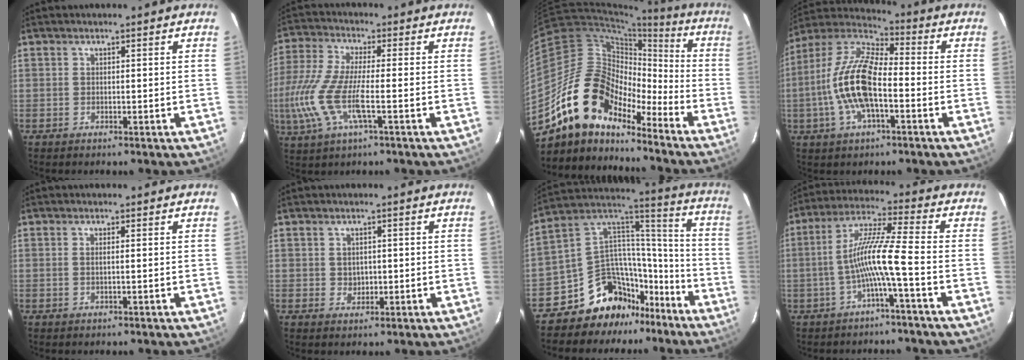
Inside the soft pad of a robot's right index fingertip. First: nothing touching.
{"total": 13.4, "force": [-3.5, 2.7, 12.7], "torque": [-0.281, -0.013, -0.069]}
{"total": 16.5, "force": [-12.3, 8.4, 7.1], "torque": [-0.136, 0.016, -0.229]}
{"total": 15.2, "force": [-3.2, 5.9, 13.6], "torque": [-0.275, 0.005, -0.069]}
{"total": 0.8, "force": [0.0, -0.3, 0.8], "torque": [-0.016, 0.000, -0.001]}
{"total": 1.9, "force": [0.2, 1.8, 0.6], "torque": [-0.006, 0.004, 0.008]}
{"total": 15.9, "force": [-12.5, 9.3, 3.5], "torque": [-0.092, 0.080, -0.203]}
{"total": 9.1, "force": [-3.1, -0.9, 8.5], "torque": [-0.178, 0.013, -0.058]}